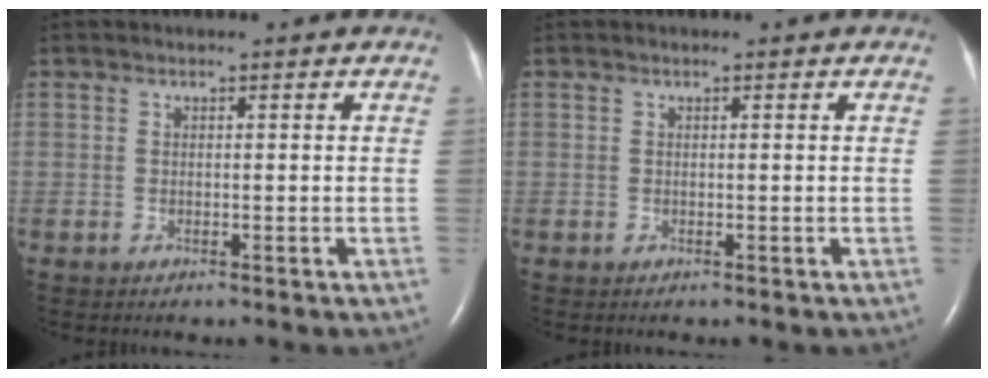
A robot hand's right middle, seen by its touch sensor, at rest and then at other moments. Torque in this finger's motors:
{"motor_torque": [0.07, 0.03, 0.00, 0.01]}